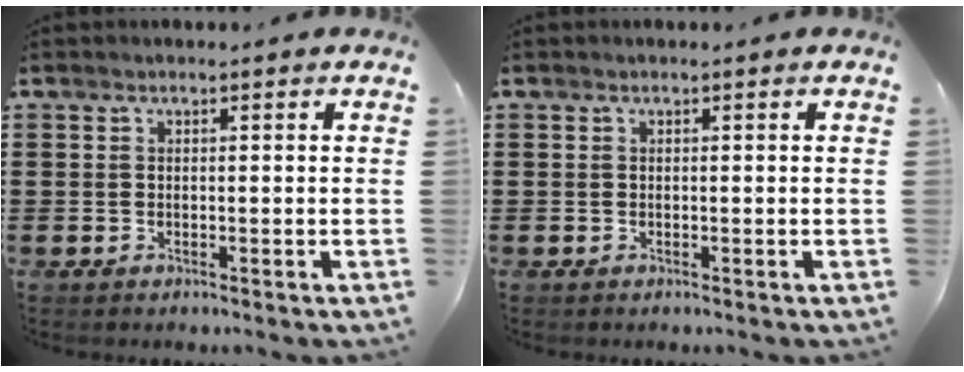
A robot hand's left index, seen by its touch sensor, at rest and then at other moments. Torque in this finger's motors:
{"motor_torque": [-0.02, -0.01, 0.00, 0.00]}